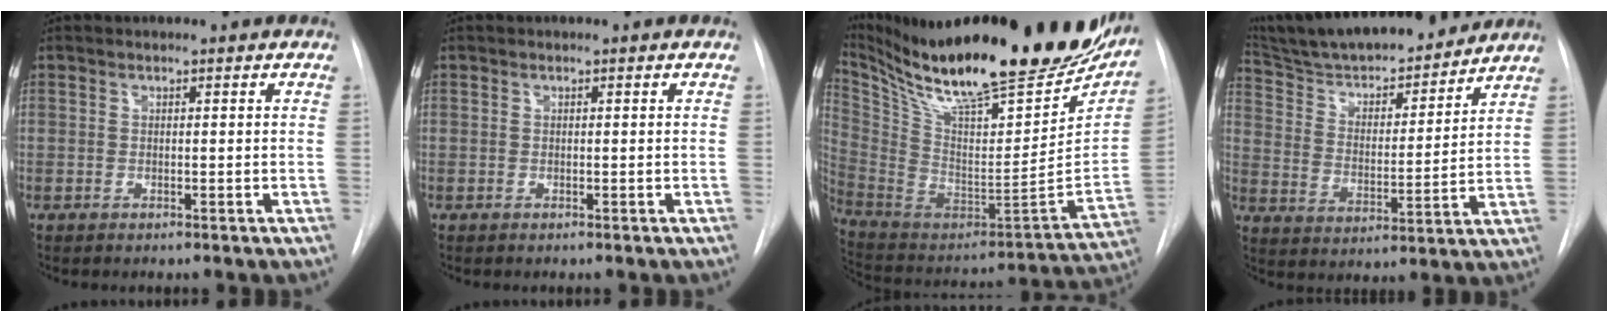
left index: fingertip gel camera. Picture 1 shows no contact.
{"total": 0.0}
{"total": 38.5, "force": [30.1, 8.2, 22.6], "torque": [-0.403, -0.059, 0.447]}
{"total": 21.0, "force": [19.0, 3.4, 8.2], "torque": [-0.137, 0.007, 0.296]}